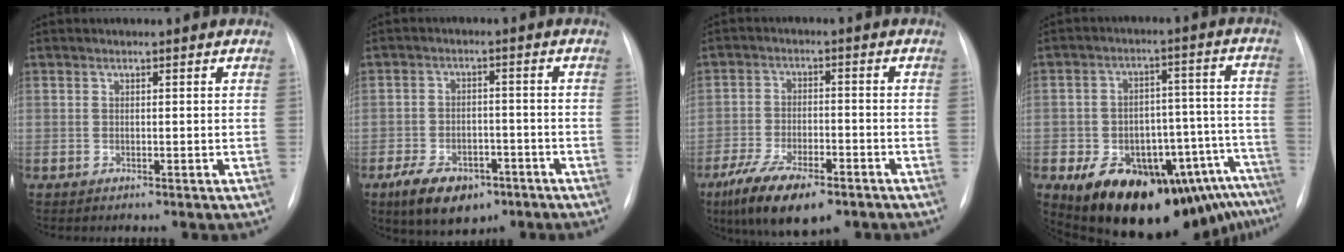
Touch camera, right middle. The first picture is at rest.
{"total": 9.8, "force": [-6.1, 5.4, 5.4], "torque": [-0.092, 0.001, -0.092]}
{"total": 11.8, "force": [-7.8, 3.9, 7.9], "torque": [-0.141, -0.017, -0.130]}
{"total": 20.9, "force": [-13.8, 8.1, 13.4], "torque": [-0.115, 0.046, -0.176]}